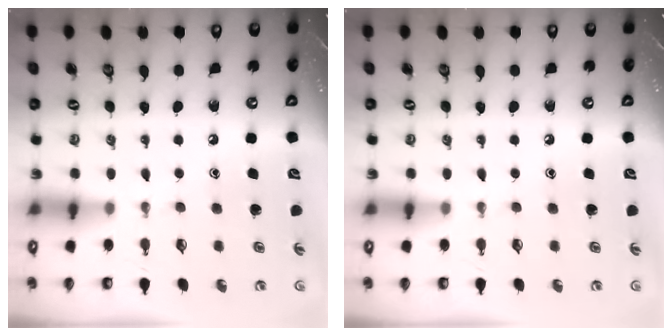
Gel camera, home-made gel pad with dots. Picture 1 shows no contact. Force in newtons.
{"total": 0.0}